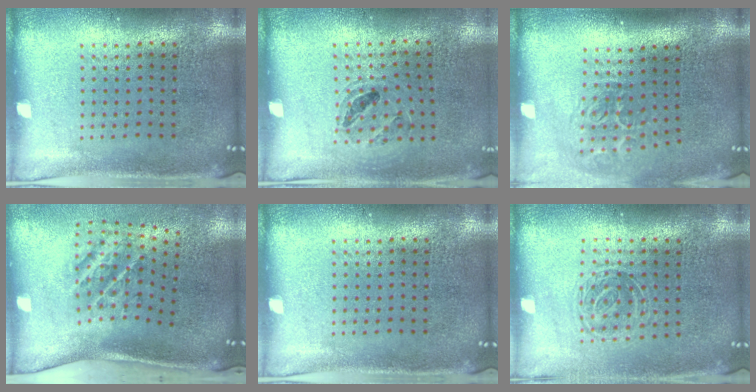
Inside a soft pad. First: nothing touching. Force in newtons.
{"total": 0.9, "press": 0.9, "slide": 0.1}
{"total": 2.0, "press": 1.3, "slide": 1.5}
{"total": 2.3, "press": 1.3, "slide": 1.9}
{"total": 0.0}
{"total": 1.4, "press": 1.1, "slide": 0.9}